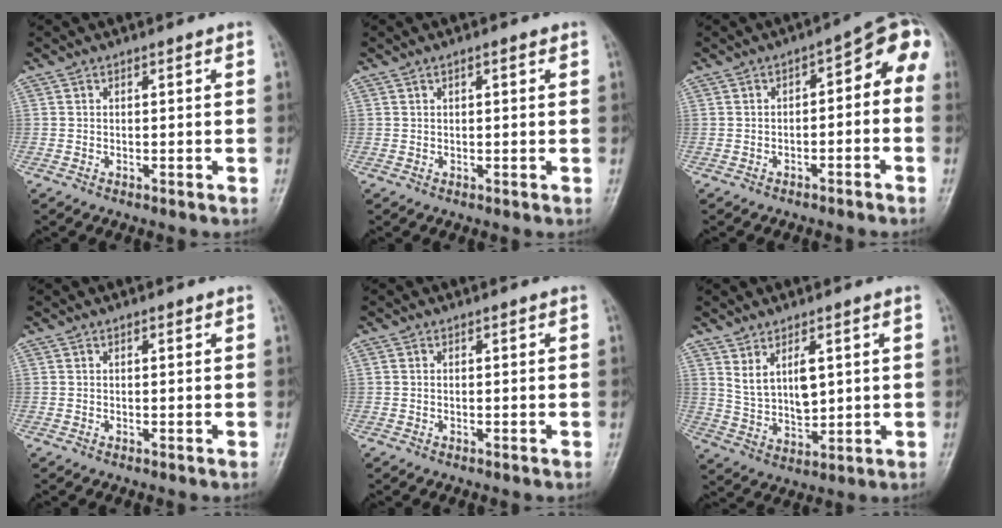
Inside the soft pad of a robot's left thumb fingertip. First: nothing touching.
{"total": 1.3, "force": [0.6, 0.4, 1.0], "torque": [-0.016, 0.001, 0.008]}
{"total": 8.0, "force": [-1.1, 3.9, 6.9], "torque": [-0.063, 0.054, -0.024]}
{"total": 0.7, "force": [0.4, 0.3, 0.4], "torque": [-0.007, -0.002, 0.006]}
{"total": 0.0}
{"total": 6.9, "force": [2.9, 3.3, 5.4], "torque": [-0.087, -0.024, 0.067]}